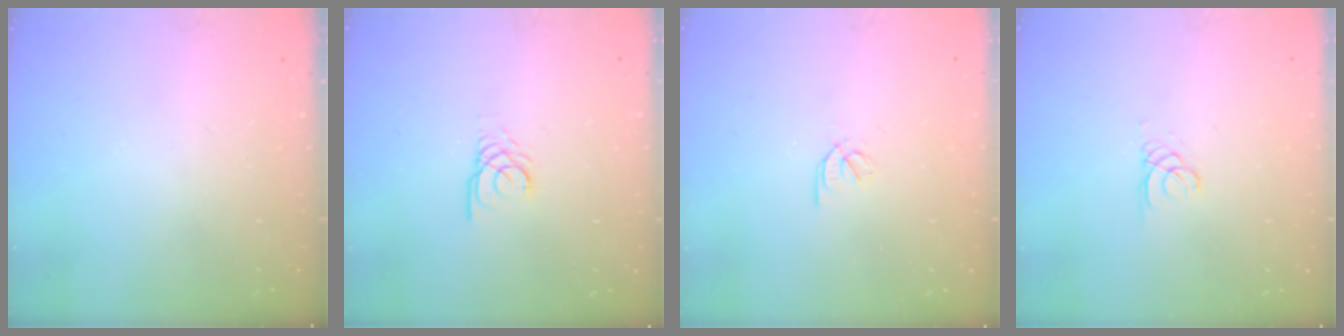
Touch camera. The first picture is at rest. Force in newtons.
{"total": 2.4, "press": 2.4, "slide": 0.1}
{"total": 1.9, "press": 1.9, "slide": 0.3}
{"total": 0.8, "press": 0.8, "slide": 0.1}